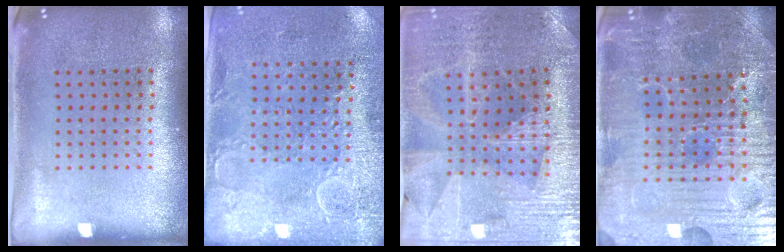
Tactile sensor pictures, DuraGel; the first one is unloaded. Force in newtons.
{"total": 2.7, "press": 2.4, "slide": 1.2}
{"total": 2.9, "press": 2.9, "slide": 0.6}
{"total": 4.8, "press": 4.7, "slide": 1.0}